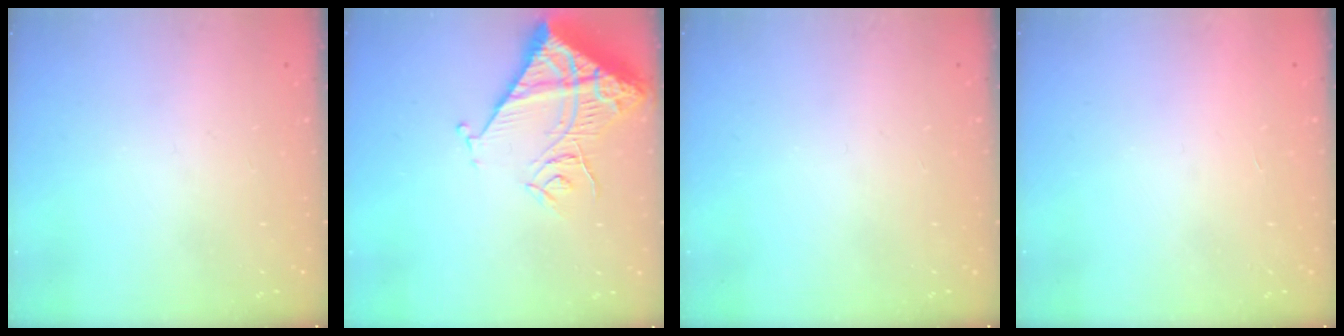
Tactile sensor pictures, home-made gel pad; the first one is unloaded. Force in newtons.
{"total": 14.6, "press": 14.5, "slide": 1.4}
{"total": 0.0}
{"total": 1.7, "press": 1.7, "slide": 0.1}